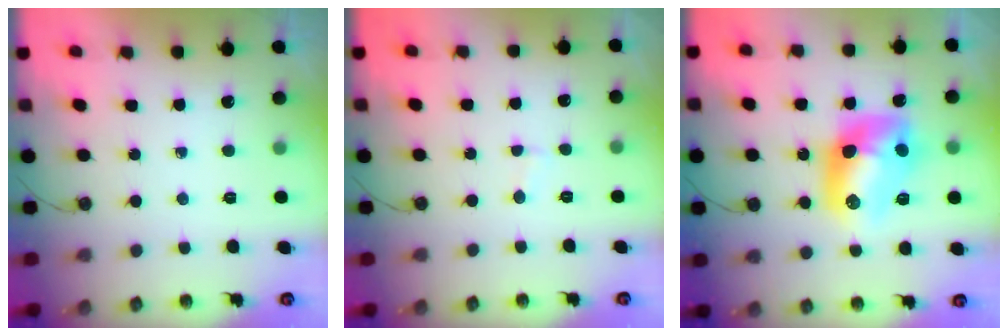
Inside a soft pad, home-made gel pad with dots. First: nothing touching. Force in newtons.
{"total": 1.8, "press": 1.8, "slide": 0.1}
{"total": 12.8, "press": 12.8, "slide": 1.1}